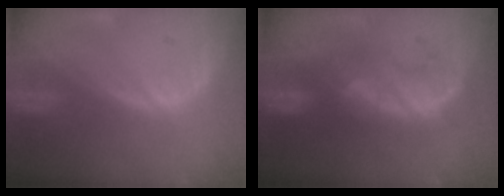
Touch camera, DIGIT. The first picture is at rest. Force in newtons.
{"total": 8.1, "press": 7.8, "slide": 2.4}